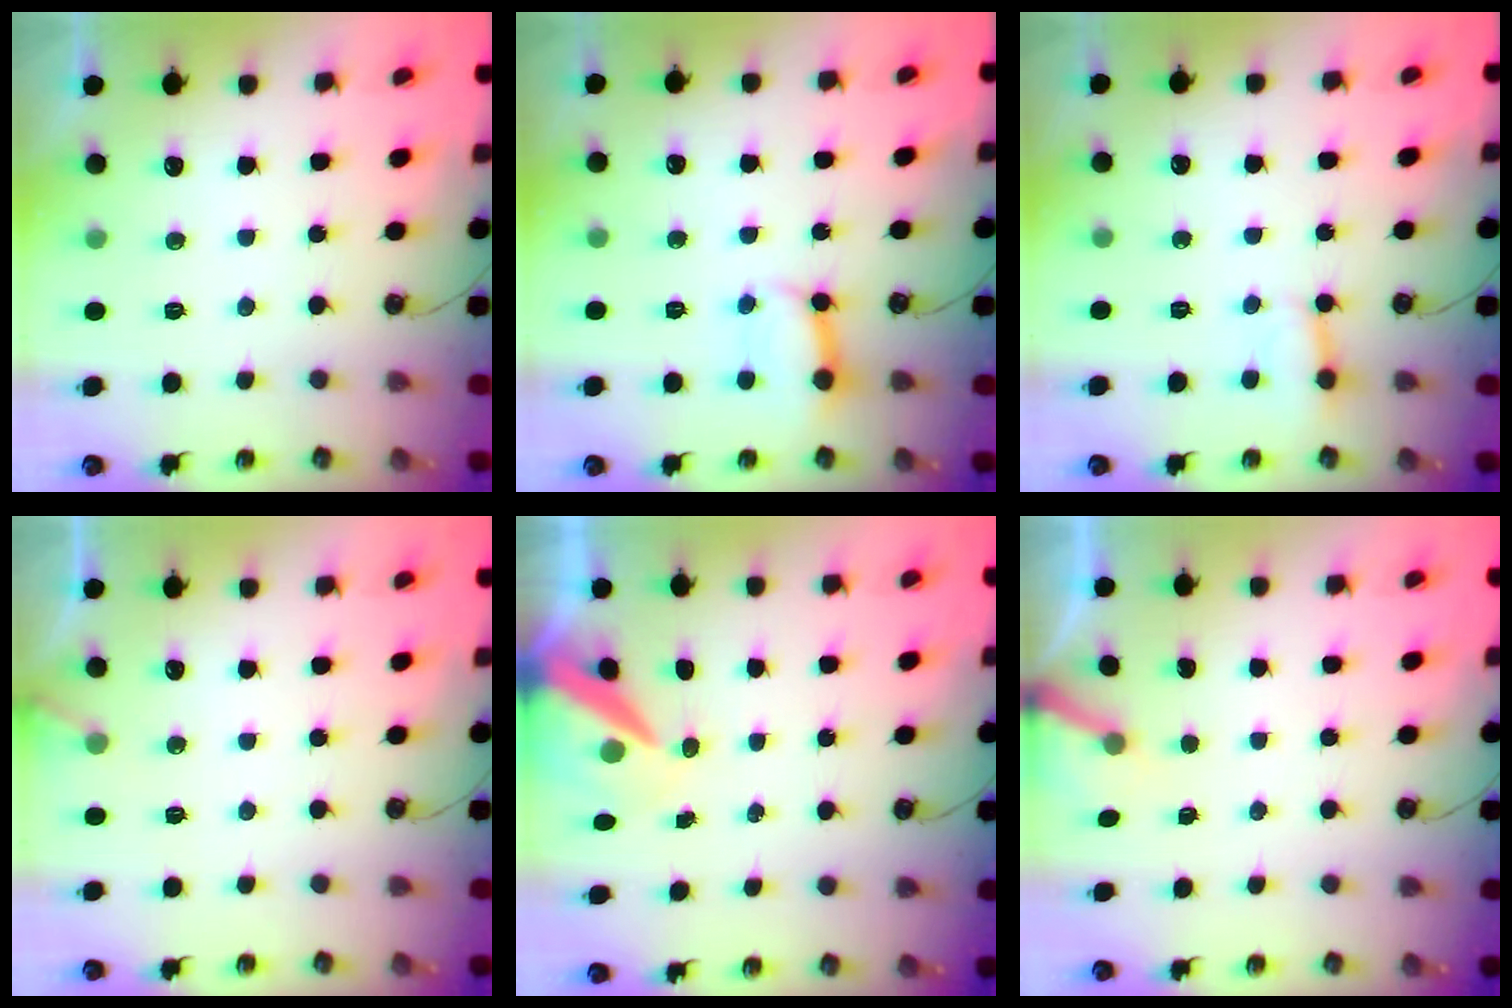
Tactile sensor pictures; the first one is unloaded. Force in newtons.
{"total": 8.9, "press": 8.9, "slide": 1.0}
{"total": 2.8, "press": 2.8, "slide": 0.2}
{"total": 2.4, "press": 2.4, "slide": 0.1}
{"total": 10.4, "press": 10.4, "slide": 1.2}
{"total": 3.6, "press": 3.6, "slide": 0.3}